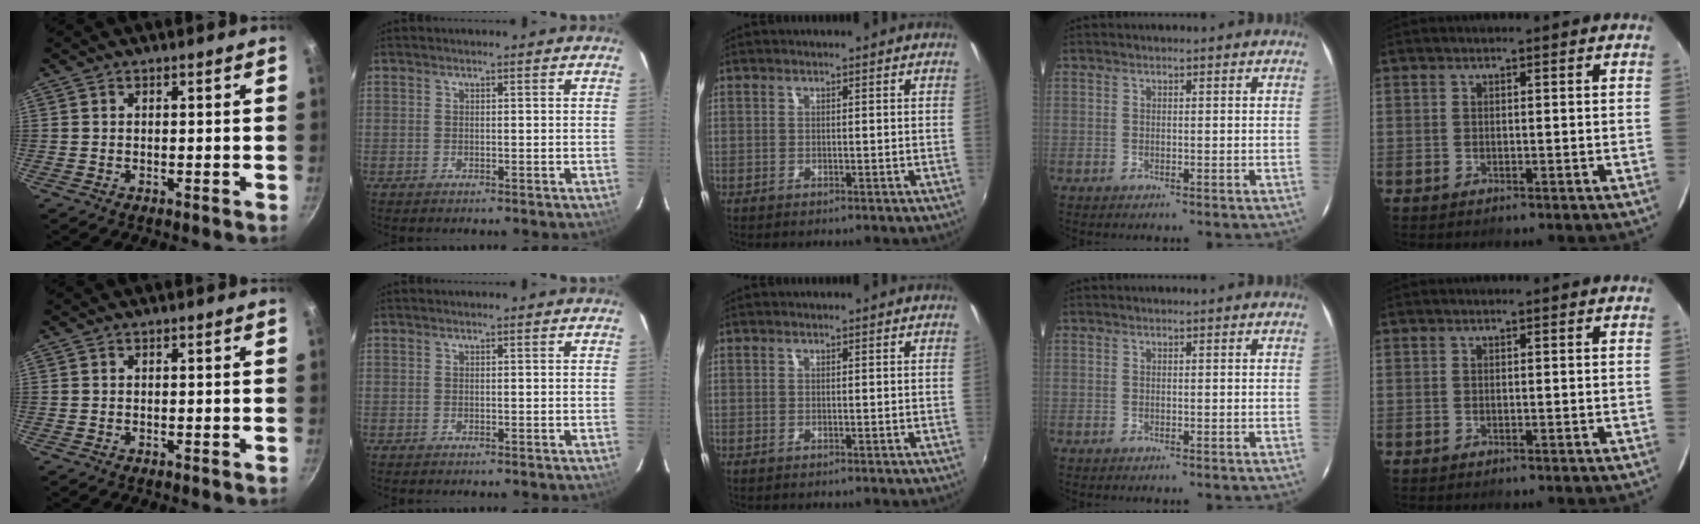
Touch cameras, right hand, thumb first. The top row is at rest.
{}